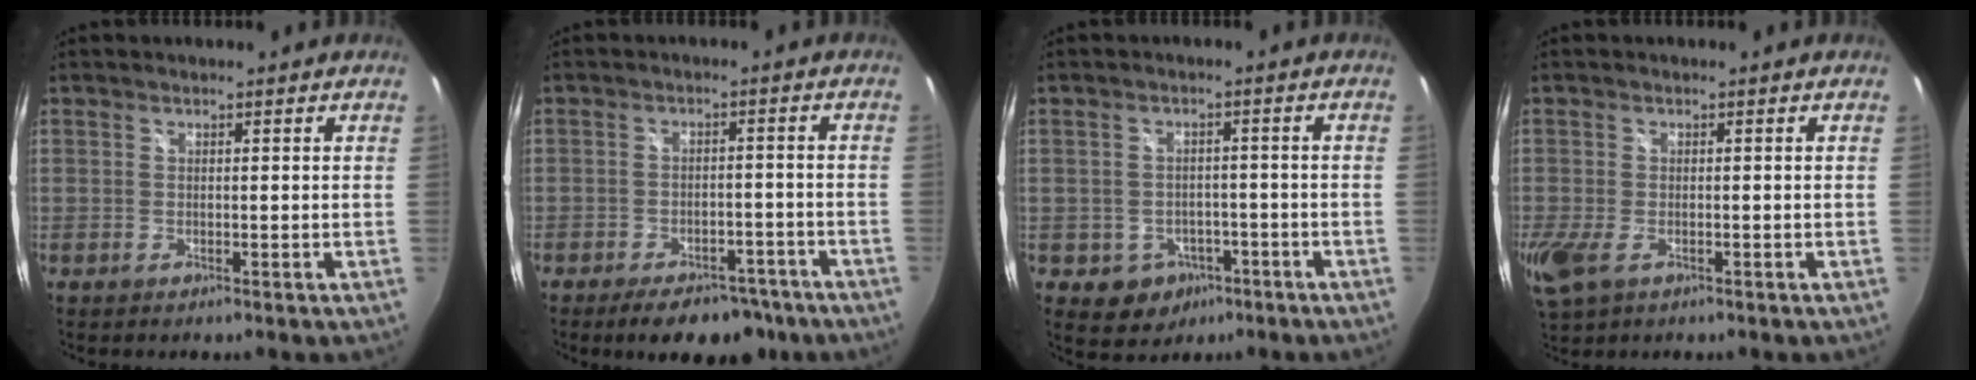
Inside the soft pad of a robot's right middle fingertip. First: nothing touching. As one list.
[{"total": 11.1, "force": [-8.3, 5.2, 5.1], "torque": [-0.102, 0.003, -0.107]}, {"total": 6.5, "force": [-3.0, 5.5, 1.7], "torque": [-0.044, 0.009, -0.024]}, {"total": 6.4, "force": [-2.6, 3.7, 4.5], "torque": [-0.102, -0.022, -0.046]}]